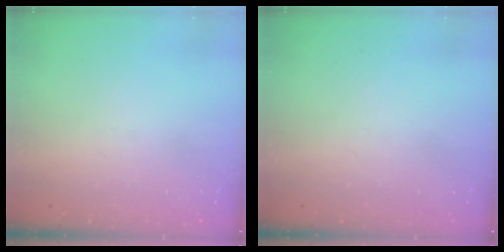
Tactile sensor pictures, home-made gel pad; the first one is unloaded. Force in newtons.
{"total": 0.0}